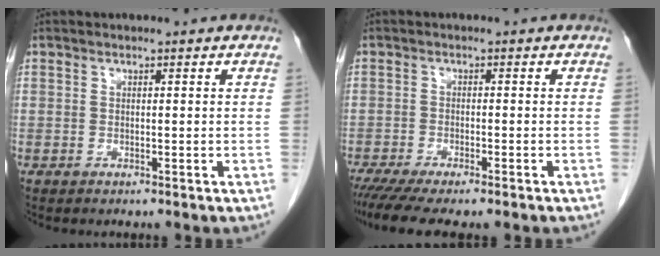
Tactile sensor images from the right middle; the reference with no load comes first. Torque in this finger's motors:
{"motor_torque": [1.16, -0.98, 0.22, 0.10]}